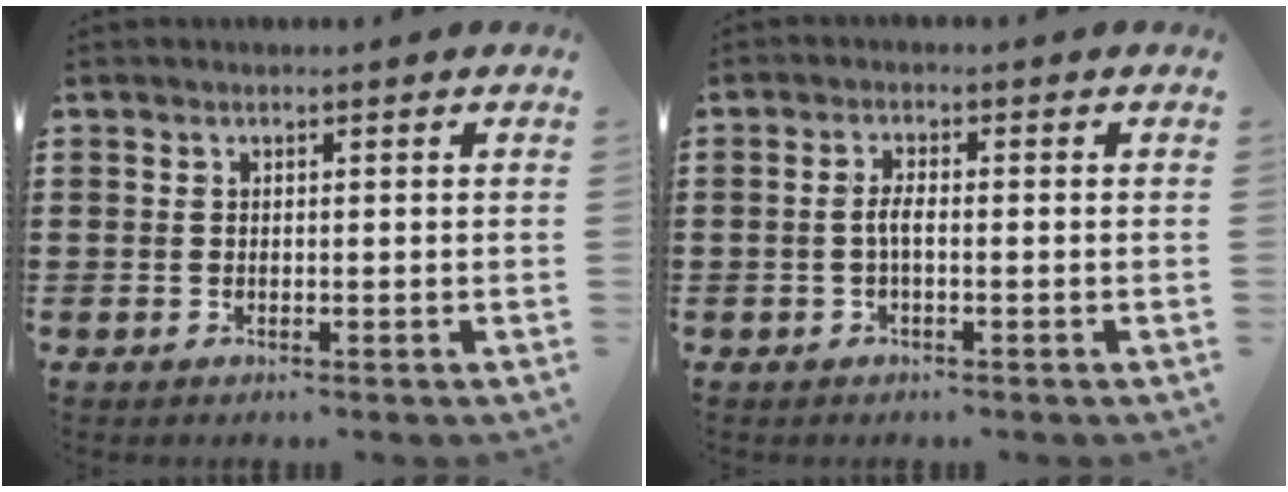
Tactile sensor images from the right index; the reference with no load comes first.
{"total": 2.4, "force": [-0.7, 0.5, 2.2], "torque": [-0.055, -0.004, -0.018]}